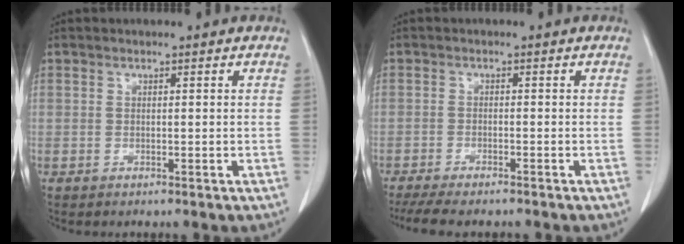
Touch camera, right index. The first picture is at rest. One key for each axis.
{"total": 7.4, "fx": -6.3, "fy": 1.5, "fz": 3.7, "tx": -0.054, "ty": -0.010, "tz": -0.097}